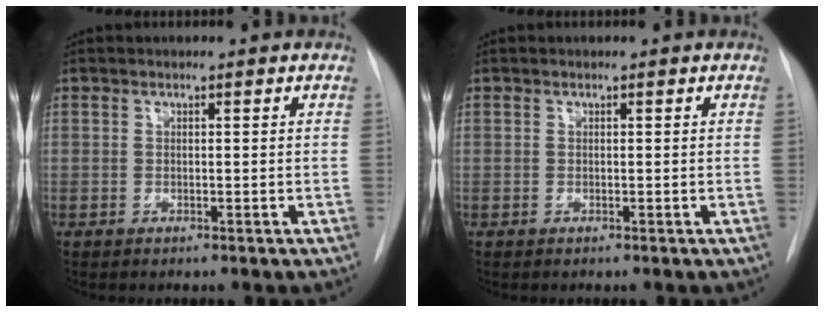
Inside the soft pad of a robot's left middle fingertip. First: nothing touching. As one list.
[{"total": 0.0}]